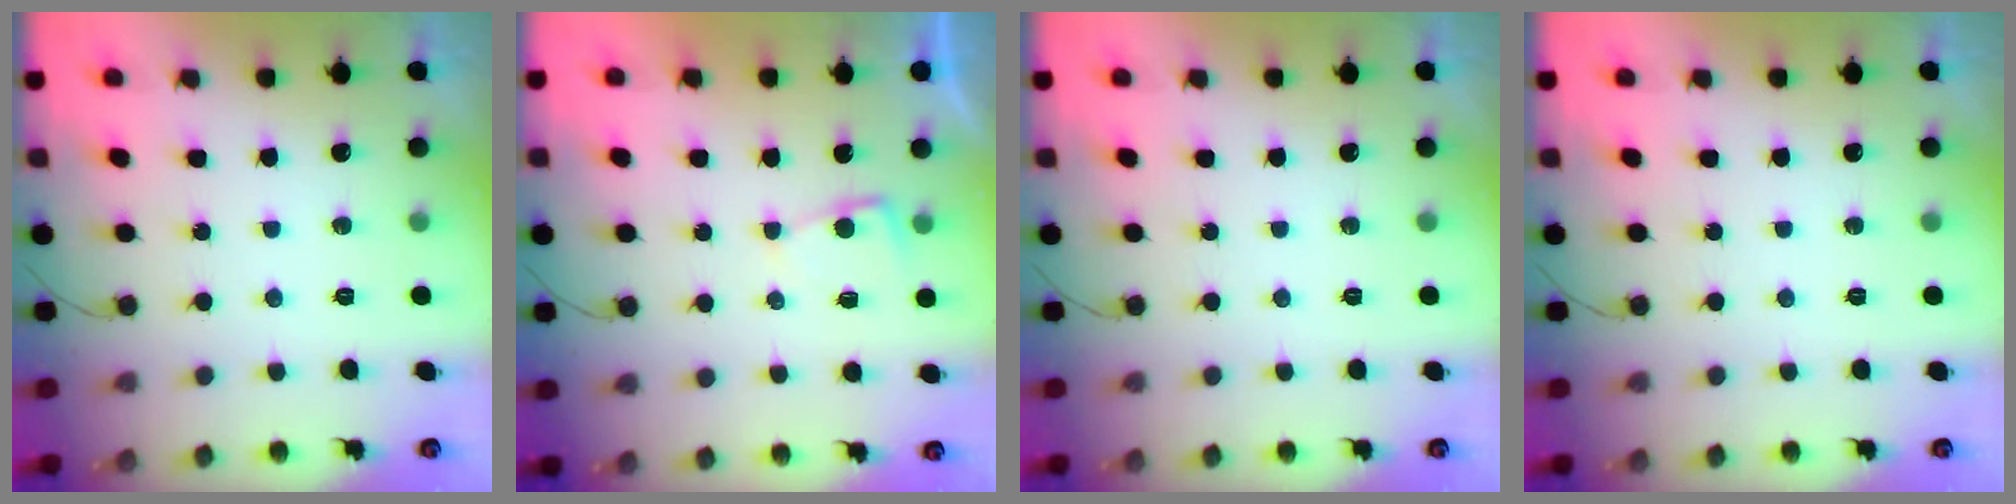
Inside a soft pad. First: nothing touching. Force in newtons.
{"total": 2.0, "press": 2.0, "slide": 0.3}
{"total": 0.0}
{"total": 0.0}